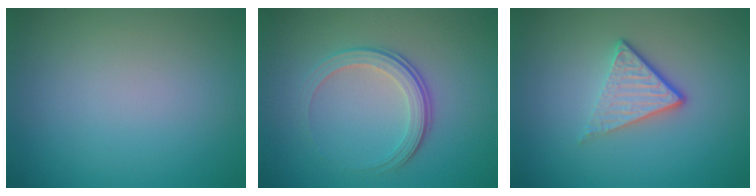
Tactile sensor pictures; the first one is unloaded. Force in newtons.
{"total": 3.7, "press": 2.6, "slide": 2.6}
{"total": 3.7, "press": 2.4, "slide": 2.8}